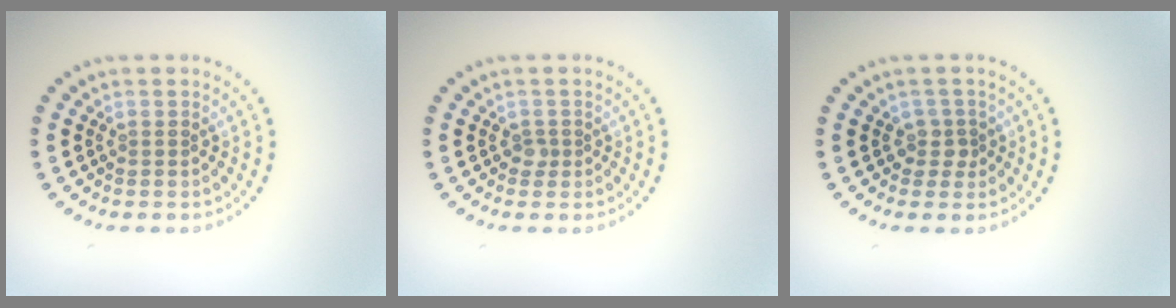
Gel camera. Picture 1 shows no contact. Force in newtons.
{"total": 0.8, "press": 0.6, "slide": 0.6}
{"total": 1.5, "press": 1.2, "slide": 1.0}